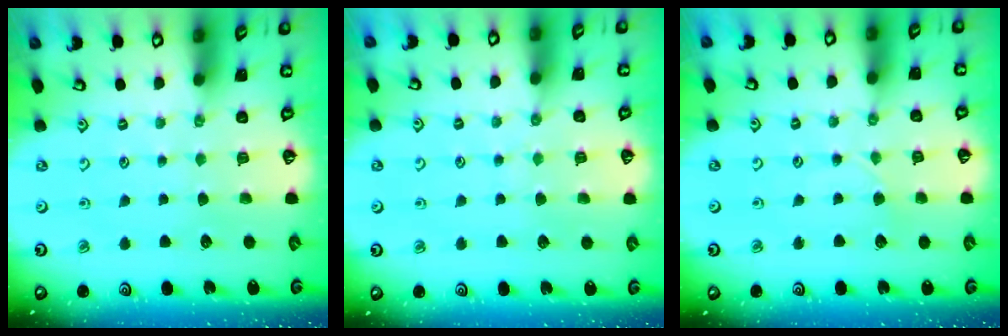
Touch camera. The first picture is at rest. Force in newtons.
{"total": 5.0, "press": 5.0, "slide": 0.5}
{"total": 2.2, "press": 2.2, "slide": 0.3}